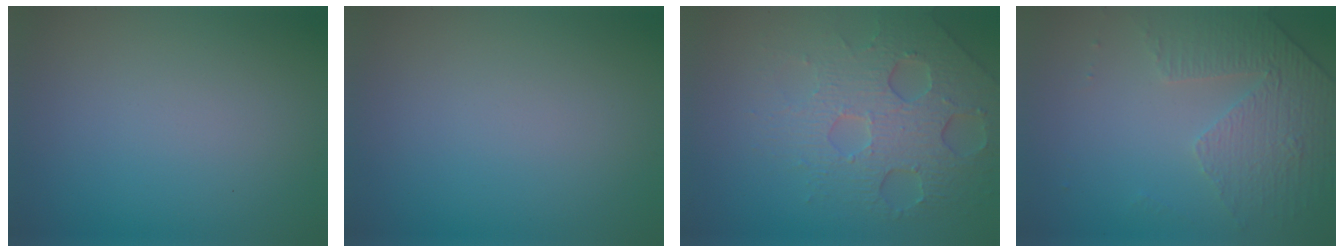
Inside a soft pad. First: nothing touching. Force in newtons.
{"total": 0.0}
{"total": 6.6, "press": 4.7, "slide": 4.7}
{"total": 4.7, "press": 3.1, "slide": 3.6}